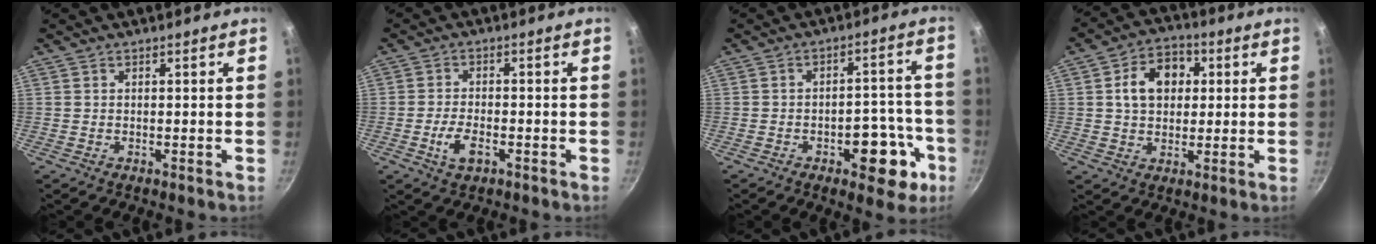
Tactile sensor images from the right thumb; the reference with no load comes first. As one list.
[{"total": 4.9, "force": [-2.0, 2.4, 3.8], "torque": [-0.072, 0.012, -0.038]}, {"total": 11.7, "force": [-5.1, 6.1, 8.6], "torque": [-0.064, 0.042, -0.061]}, {"total": 10.0, "force": [2.0, 7.4, 6.3], "torque": [-0.073, 0.014, 0.023]}]